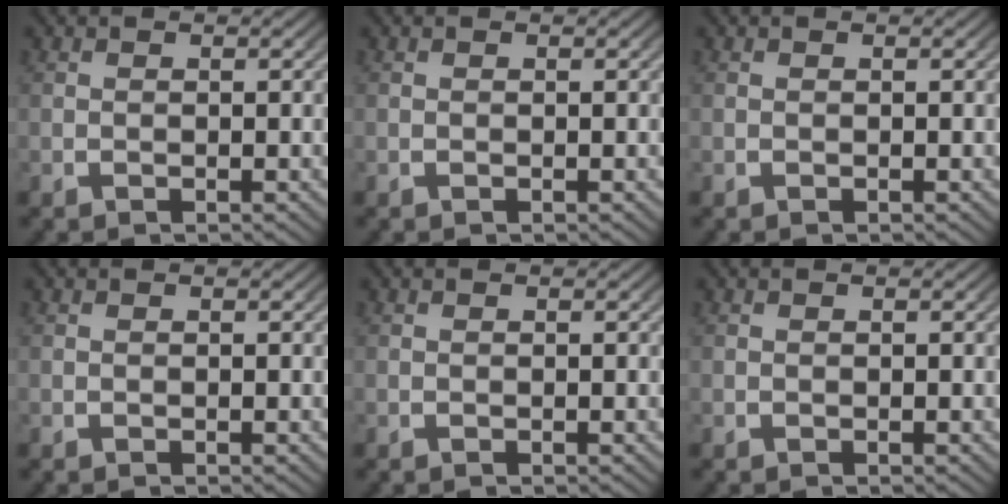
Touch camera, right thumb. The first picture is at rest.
{"total": 0.0}
{"total": 0.0}
{"total": 0.0}
{"total": 0.0}
{"total": 0.0}